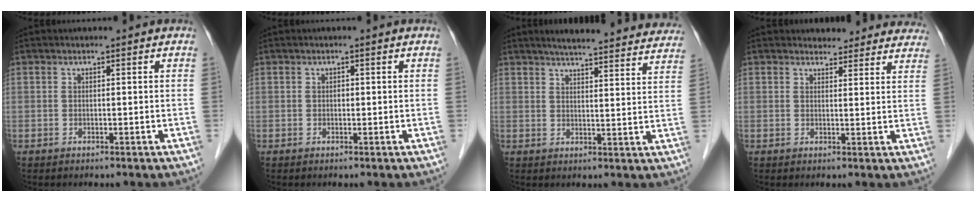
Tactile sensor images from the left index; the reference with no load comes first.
{"total": 0.5, "force": [-0.3, 0.3, 0.3], "torque": [-0.004, -0.003, -0.006]}
{"total": 23.2, "force": [21.3, 2.9, 8.6], "torque": [-0.112, -0.022, 0.251]}
{"total": 9.7, "force": [9.1, 3.2, 0.7], "torque": [0.032, 0.000, 0.077]}